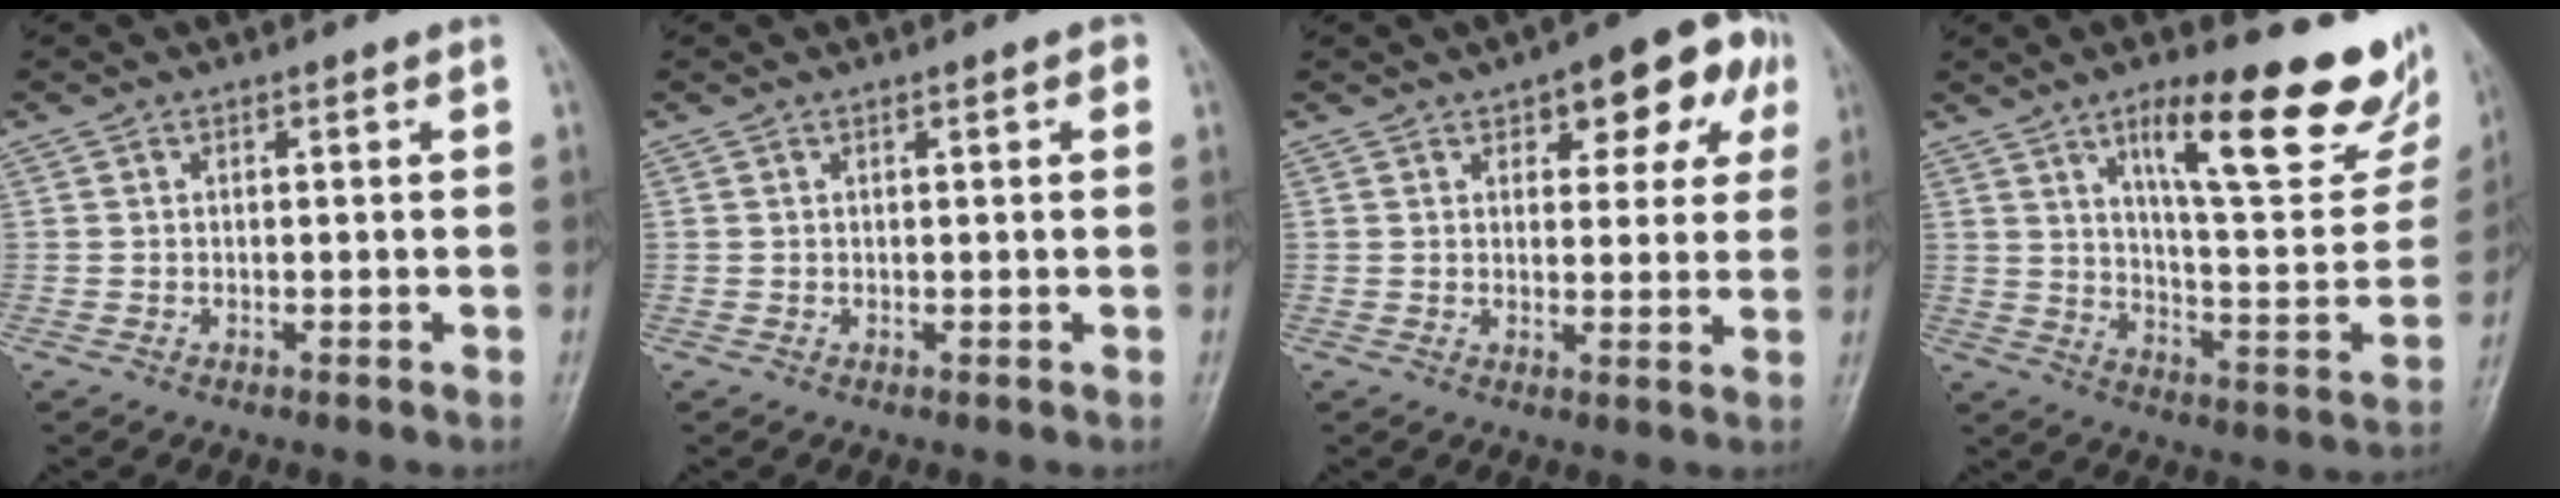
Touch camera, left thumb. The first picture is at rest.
{"total": 1.1, "force": [0.5, 0.3, 0.9], "torque": [-0.012, 0.002, 0.005]}
{"total": 11.2, "force": [5.1, 5.4, 8.3], "torque": [-0.058, 0.001, 0.058]}
{"total": 23.9, "force": [14.3, 6.2, 18.1], "torque": [-0.211, -0.066, 0.218]}